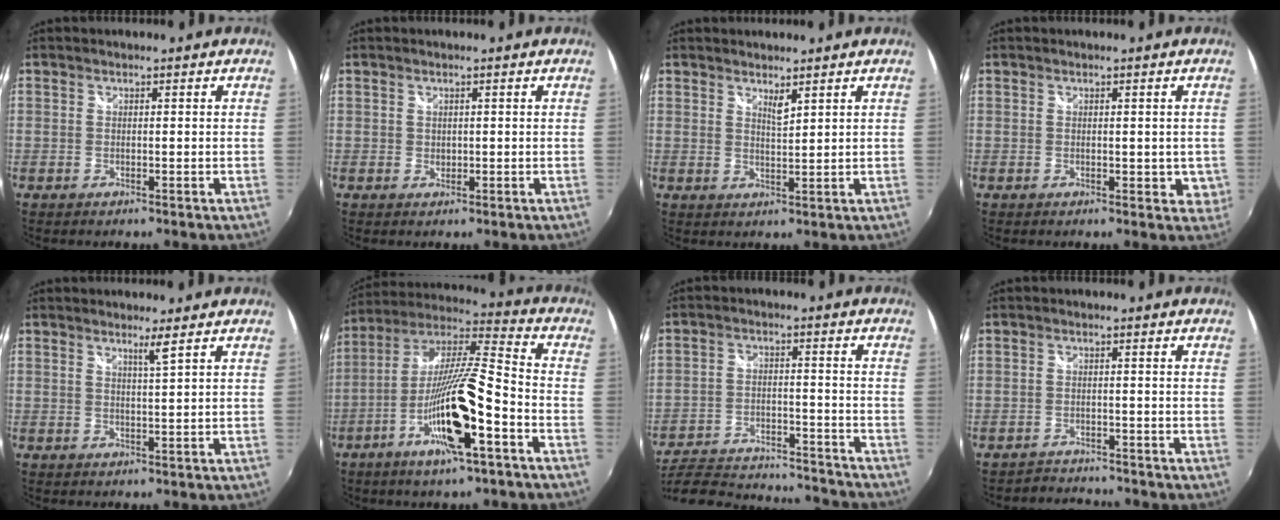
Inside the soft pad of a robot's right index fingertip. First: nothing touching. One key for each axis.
{"total": 0.8, "fx": 0.2, "fy": 0.7, "fz": 0.1, "tx": 0.000, "ty": -0.001, "tz": 0.004}
{"total": 2.3, "fx": 1.8, "fy": 0.3, "fz": 1.4, "tx": -0.023, "ty": -0.003, "tz": 0.029}
{"total": 3.2, "fx": -0.4, "fy": 2.0, "fz": 2.5, "tx": -0.024, "ty": -0.005, "tz": -0.001}
{"total": 2.1, "fx": 1.3, "fy": -0.7, "fz": 1.5, "tx": -0.030, "ty": -0.008, "tz": 0.020}
{"total": 17.8, "fx": -7.9, "fy": 2.2, "fz": 15.8, "tx": -0.297, "ty": -0.024, "tz": -0.147}
{"total": 24.7, "fx": -21.8, "fy": 6.7, "fz": 9.5, "tx": -0.198, "ty": -0.019, "tz": -0.305}
{"total": 3.5, "fx": -3.4, "fy": 0.8, "fz": -0.5, "tx": -0.004, "ty": 0.002, "tz": -0.061}